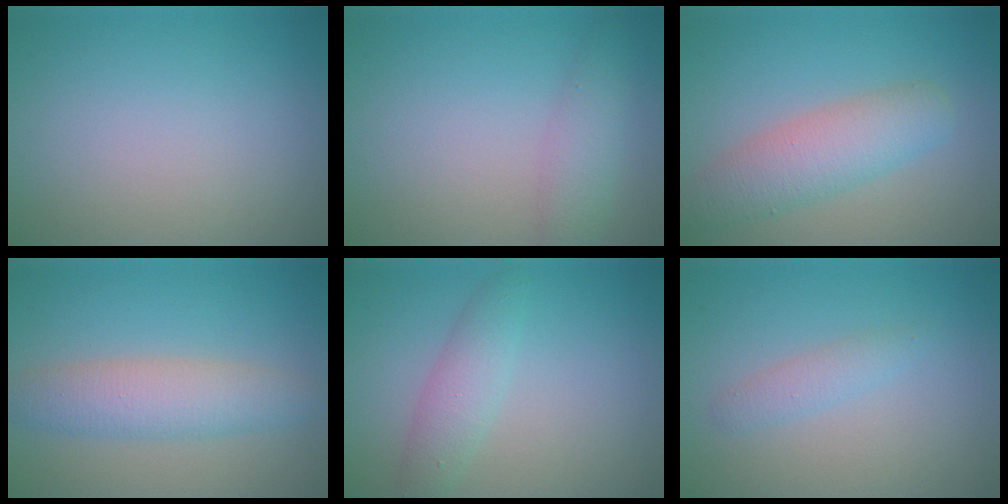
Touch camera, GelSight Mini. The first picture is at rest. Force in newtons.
{"total": 2.8, "press": 2.8, "slide": 0.1}
{"total": 4.8, "press": 4.8, "slide": 0.2}
{"total": 4.3, "press": 4.3, "slide": 0.0}
{"total": 2.7, "press": 2.7, "slide": 0.2}
{"total": 1.5, "press": 1.5, "slide": 0.0}